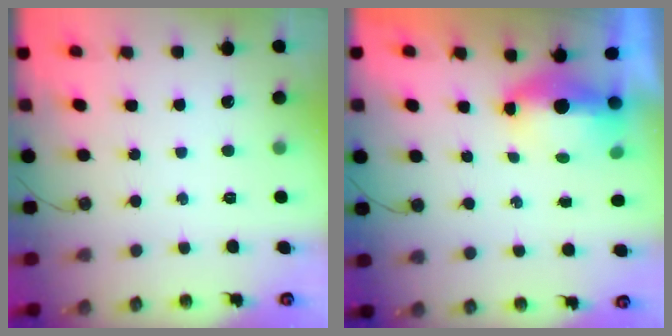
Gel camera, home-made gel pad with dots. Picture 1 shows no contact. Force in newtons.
{"total": 6.4, "press": 6.3, "slide": 1.3}